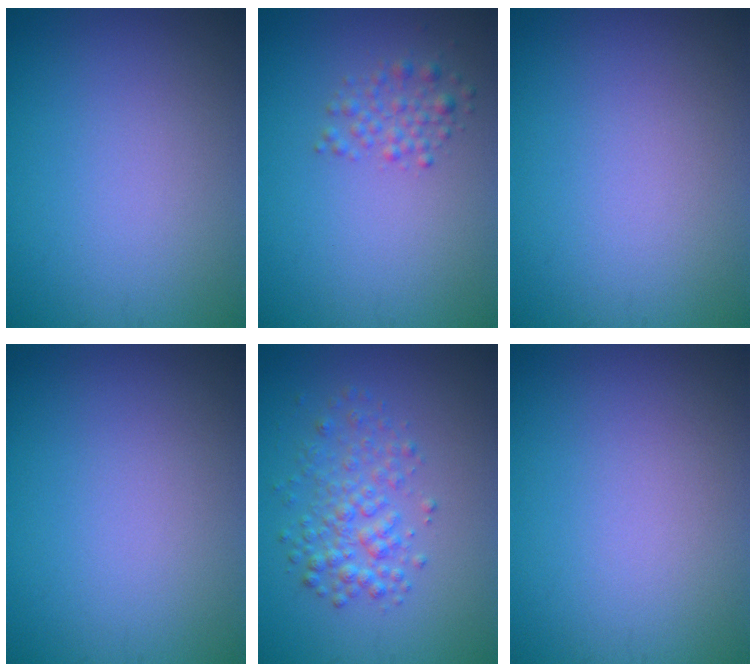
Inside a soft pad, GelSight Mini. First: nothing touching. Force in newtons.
{"total": 1.7, "press": 1.7, "slide": 0.1}
{"total": 0.0}
{"total": 0.0}
{"total": 3.1, "press": 3.1, "slide": 0.1}
{"total": 0.0}